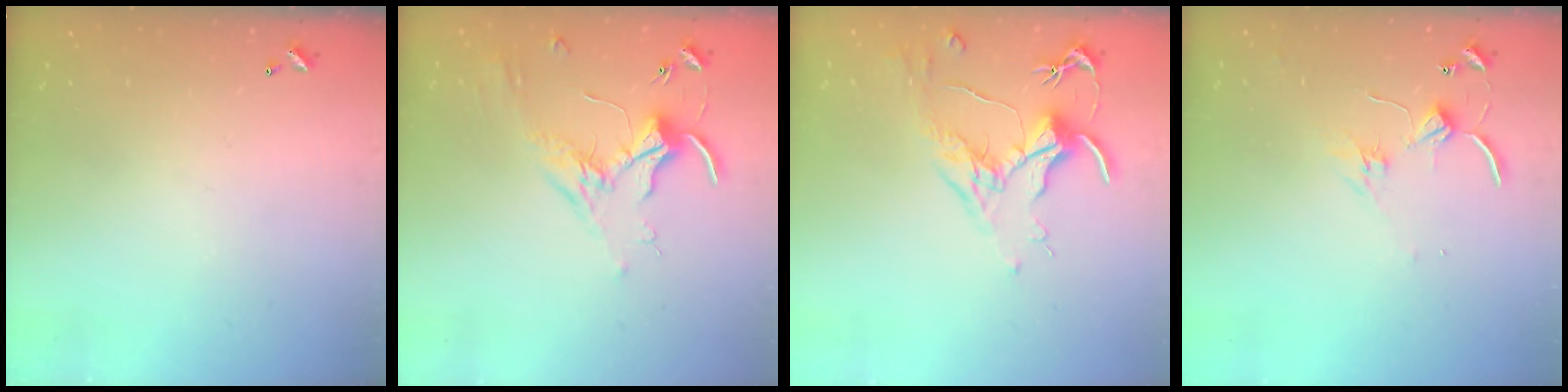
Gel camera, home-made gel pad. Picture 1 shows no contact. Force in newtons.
{"total": 1.8, "press": 1.8, "slide": 0.4}
{"total": 1.8, "press": 1.6, "slide": 0.9}
{"total": 1.4, "press": 1.3, "slide": 0.2}